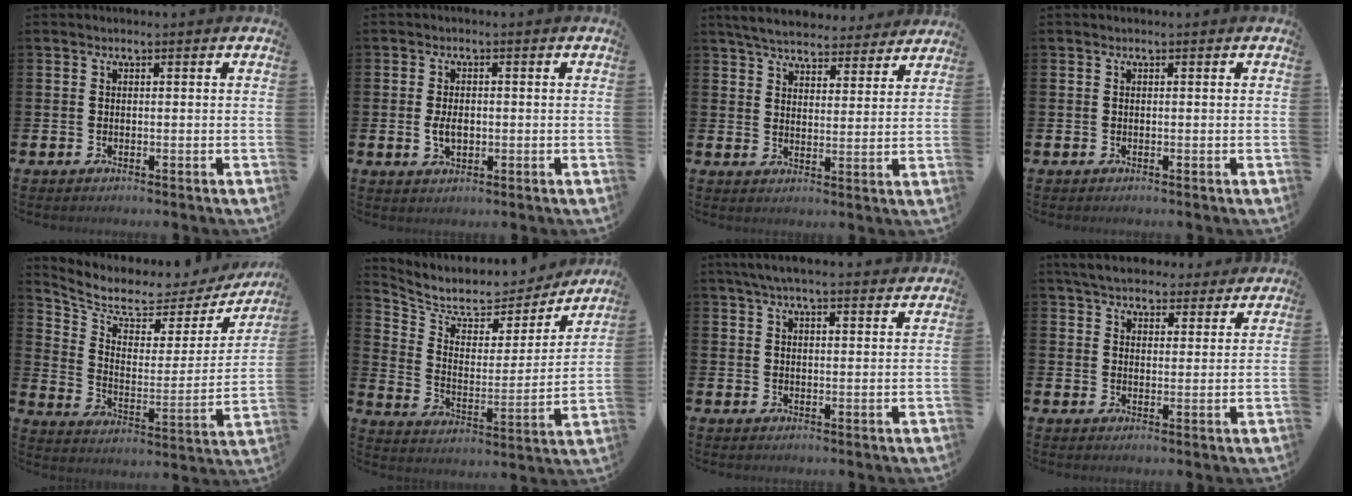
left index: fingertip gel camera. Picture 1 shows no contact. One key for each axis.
{"total": 2.8, "fx": -0.2, "fy": 1.8, "fz": 2.1, "tx": -0.026, "ty": -0.001, "tz": -0.008}
{"total": 6.0, "fx": 5.7, "fy": 1.3, "fz": 1.1, "tx": -0.035, "ty": -0.034, "tz": 0.101}
{"total": 0.0}
{"total": 6.1, "fx": 5.4, "fy": 2.3, "fz": 1.5, "tx": -0.065, "ty": -0.046, "tz": 0.086}
{"total": 6.8, "fx": 6.1, "fy": 2.7, "fz": 1.1, "tx": -0.062, "ty": -0.055, "tz": 0.101}
{"total": 4.7, "fx": 4.3, "fy": 0.4, "fz": 1.8, "tx": -0.036, "ty": -0.013, "tz": 0.078}
{"total": 5.7, "fx": 5.5, "fy": 1.5, "fz": 0.9, "tx": -0.029, "ty": -0.029, "tz": 0.098}